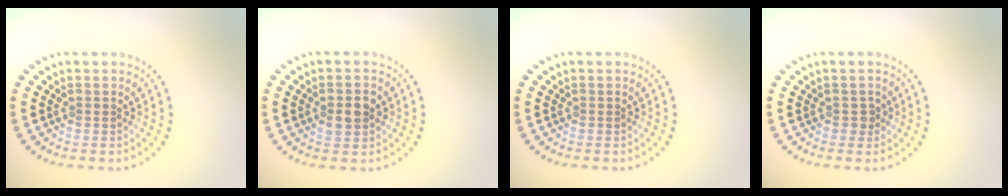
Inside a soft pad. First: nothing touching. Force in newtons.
{"total": 2.4, "press": 2.4, "slide": 0.1}
{"total": 0.0}
{"total": 0.8, "press": 0.8, "slide": 0.3}